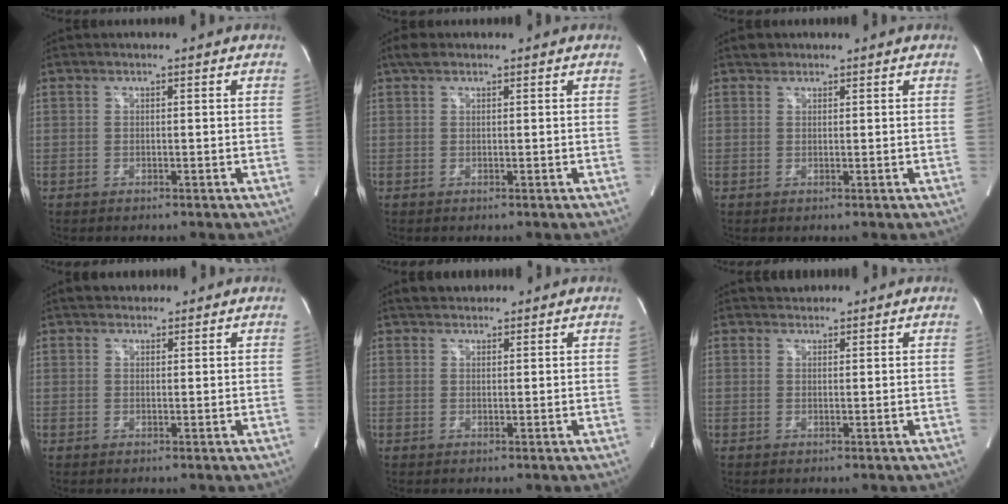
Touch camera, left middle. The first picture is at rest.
{"total": 1.8, "force": [1.3, 0.9, 1.0], "torque": [-0.022, 0.019, 0.023]}
{"total": 1.2, "force": [0.9, 0.8, 0.1], "torque": [0.002, 0.007, 0.012]}
{"total": 3.0, "force": [2.5, 1.5, 0.6], "torque": [-0.004, 0.020, 0.037]}
{"total": 3.3, "force": [2.8, 1.4, 0.9], "torque": [-0.013, 0.024, 0.044]}
{"total": 1.7, "force": [1.5, 0.7, -0.1], "torque": [-0.001, 0.012, 0.024]}